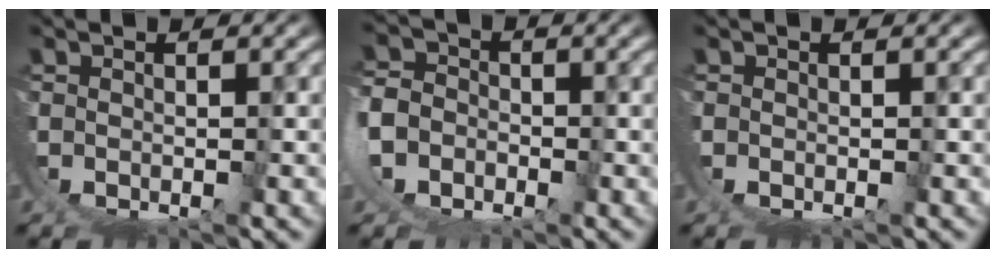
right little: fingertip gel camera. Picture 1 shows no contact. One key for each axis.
{"total": 3.0, "fx": -0.8, "fy": 2.6, "fz": 1.4, "tx": -0.045, "ty": -0.018, "tz": -0.012}
{"total": 0.0}